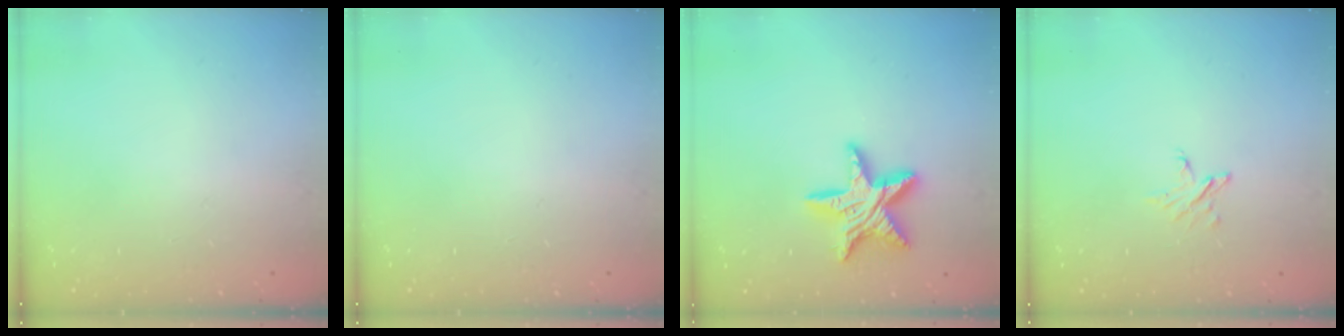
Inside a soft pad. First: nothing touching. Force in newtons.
{"total": 0.0}
{"total": 15.1, "press": 15.0, "slide": 0.9}
{"total": 4.0, "press": 4.0, "slide": 0.5}